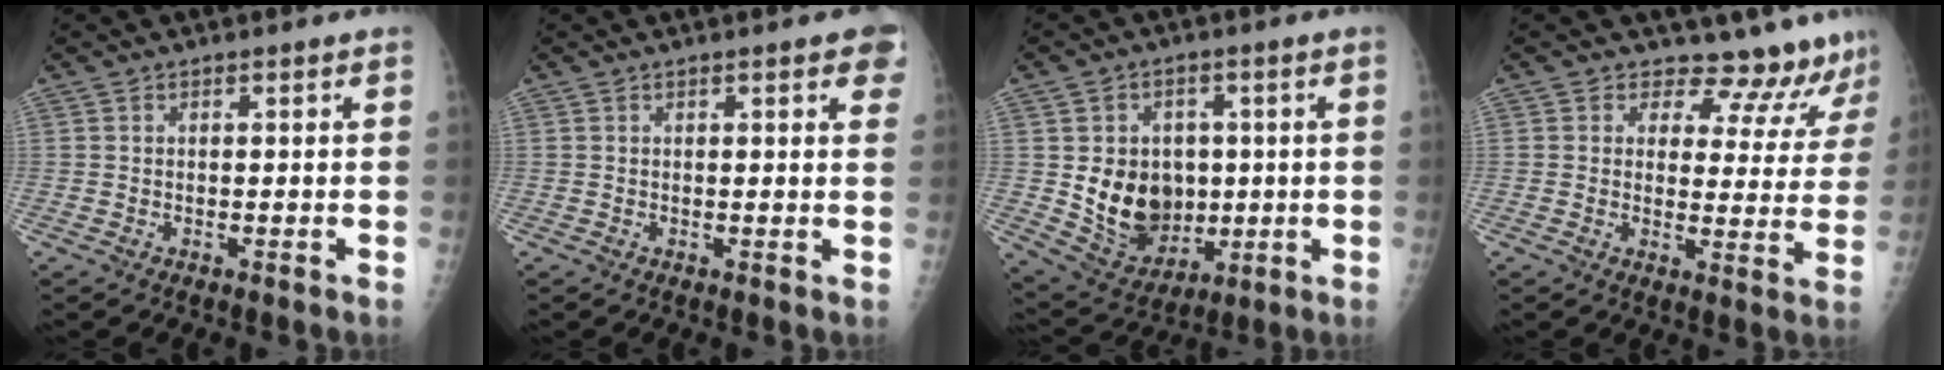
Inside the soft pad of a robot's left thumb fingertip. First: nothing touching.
{"total": 4.7, "force": [2.6, 1.5, 3.6], "torque": [-0.021, -0.001, 0.025]}
{"total": 13.3, "force": [0.2, 10.8, 7.8], "torque": [-0.083, -0.012, 0.026]}
{"total": 11.2, "force": [10.6, 3.6, 0.6], "torque": [0.037, -0.080, 0.107]}